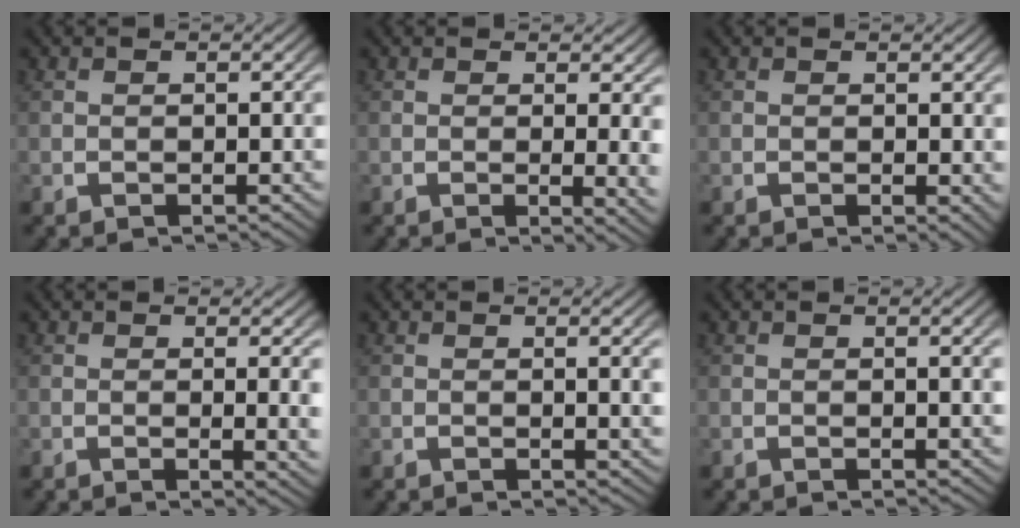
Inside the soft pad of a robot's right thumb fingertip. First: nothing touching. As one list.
[{"total": 2.9, "force": [0.2, 0.6, 2.9], "torque": [-0.036, -0.011, 0.003]}, {"total": 0.7, "force": [0.4, 0.3, 0.5], "torque": [-0.004, -0.003, 0.006]}, {"total": 2.7, "force": [0.3, 0.4, 2.7], "torque": [-0.034, -0.004, 0.004]}, {"total": 1.6, "force": [0.5, -0.1, 1.5], "torque": [-0.020, 0.000, 0.009]}, {"total": 0.9, "force": [0.3, -0.2, 0.8], "torque": [-0.013, 0.001, 0.006]}]